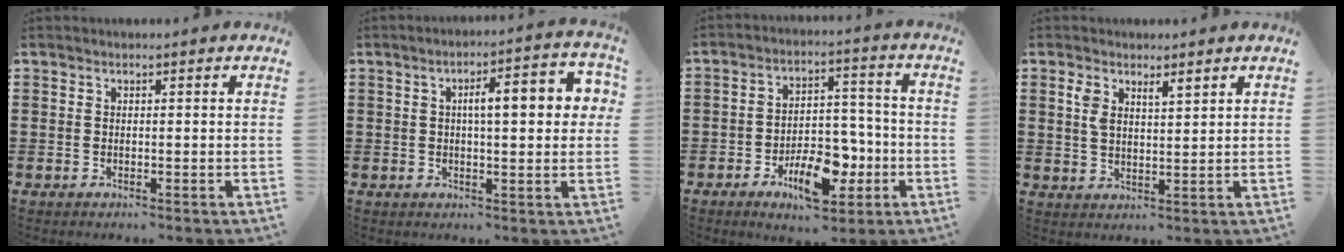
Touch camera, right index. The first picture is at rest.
{"total": 7.1, "force": [1.2, 1.9, 6.8], "torque": [-0.104, -0.001, 0.011]}
{"total": 10.4, "force": [-4.3, 5.6, 7.6], "torque": [-0.097, 0.009, -0.069]}
{"total": 3.3, "force": [2.0, 1.3, 2.3], "torque": [-0.051, 0.005, 0.036]}